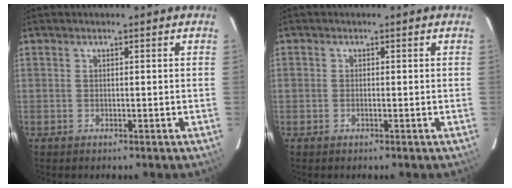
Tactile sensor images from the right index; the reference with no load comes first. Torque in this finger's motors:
{"motor_torque": [-0.07, -0.01, -0.02, 0.02]}